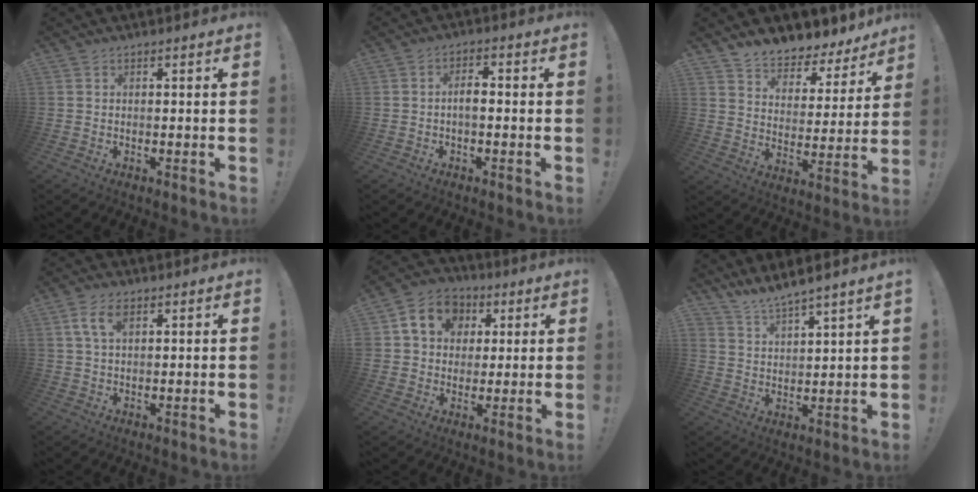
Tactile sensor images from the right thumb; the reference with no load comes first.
{"total": 4.1, "force": [-0.8, 1.6, 3.7], "torque": [-0.071, 0.007, -0.018]}
{"total": 7.9, "force": [7.3, 2.8, 1.3], "torque": [-0.027, -0.072, 0.132]}
{"total": 5.6, "force": [2.3, 2.6, 4.4], "torque": [-0.085, 0.006, 0.043]}
{"total": 12.0, "force": [3.8, 10.2, 5.1], "torque": [-0.076, -0.002, 0.078]}
{"total": 5.8, "force": [5.6, -0.5, 1.6], "torque": [-0.043, -0.041, 0.101]}